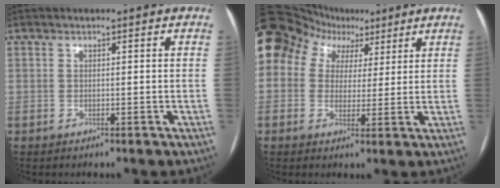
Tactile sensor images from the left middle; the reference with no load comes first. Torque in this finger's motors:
{"motor_torque": [1.41, -0.73, 1.05, 0.21]}